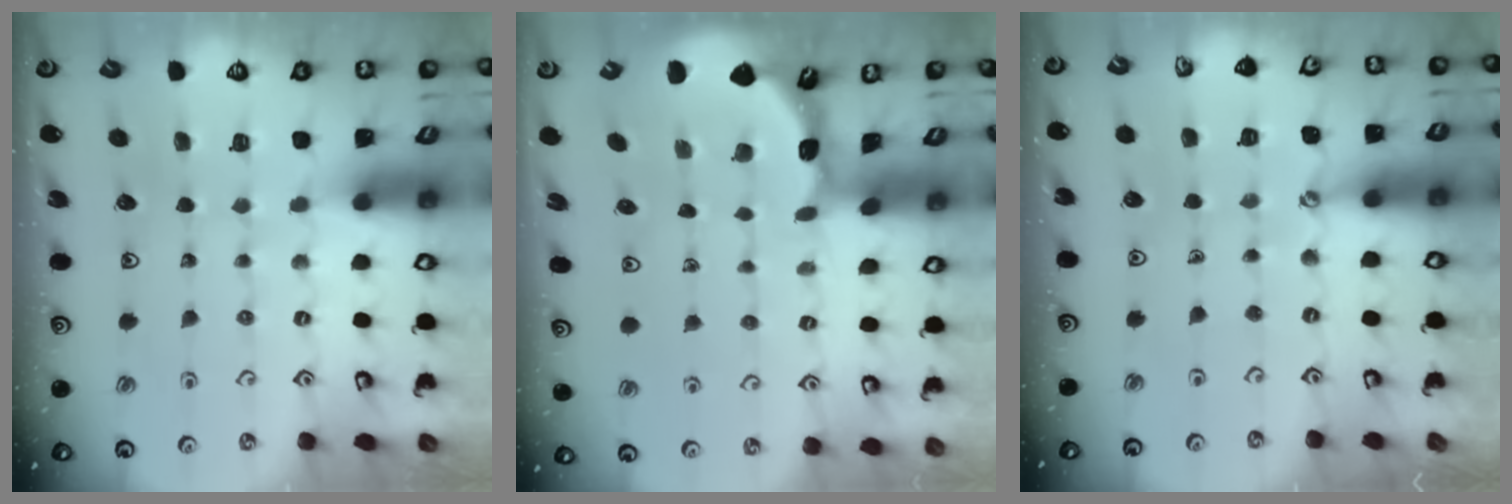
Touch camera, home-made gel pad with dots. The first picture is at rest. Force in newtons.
{"total": 1.8, "press": 1.8, "slide": 0.1}
{"total": 0.9, "press": 0.9, "slide": 0.1}